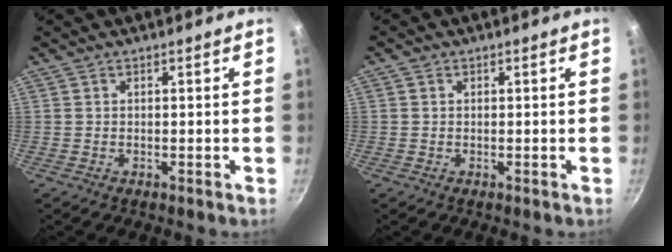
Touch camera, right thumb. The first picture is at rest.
{"total": 1.5, "force": [-0.1, 1.5, 0.1], "torque": [0.007, 0.004, -0.003]}